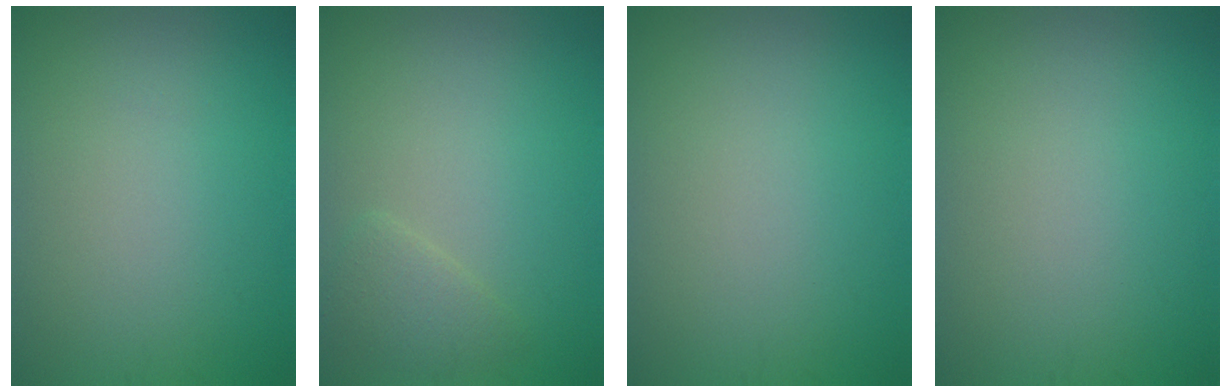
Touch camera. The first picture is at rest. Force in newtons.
{"total": 1.6, "press": 1.6, "slide": 0.2}
{"total": 0.0}
{"total": 0.0}